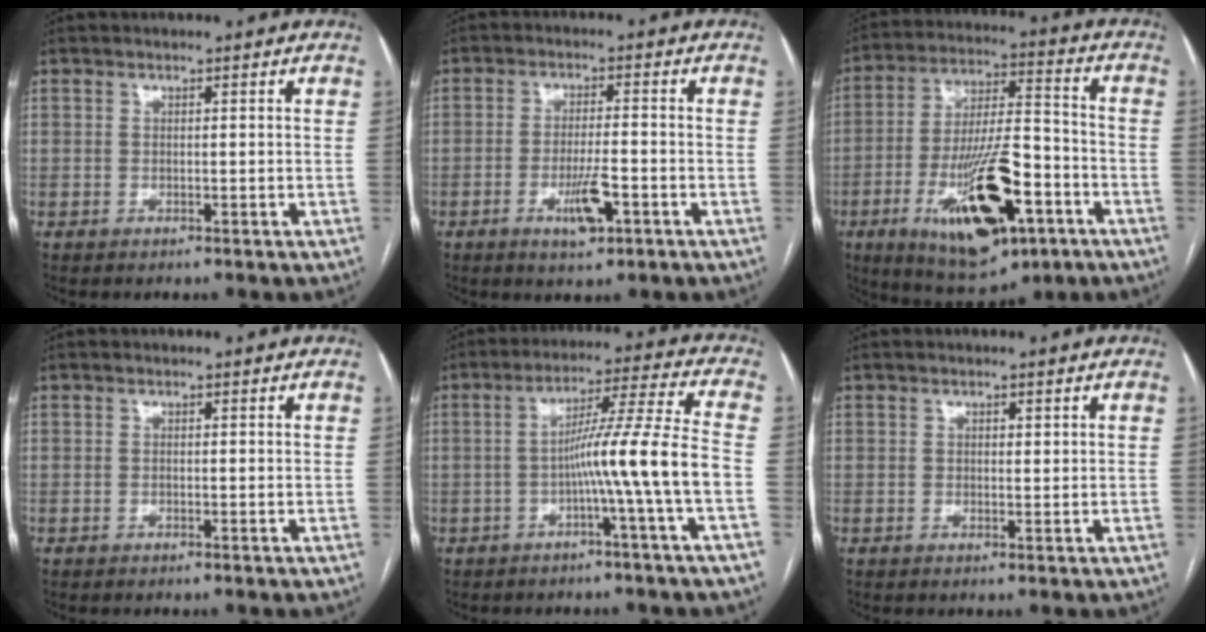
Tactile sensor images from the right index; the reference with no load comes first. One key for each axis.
{"total": 5.7, "fx": -2.5, "fy": 1.2, "fz": 5.0, "tx": -0.092, "ty": -0.004, "tz": -0.039}
{"total": 19.6, "fx": -7.9, "fy": 6.0, "fz": 16.9, "tx": -0.311, "ty": -0.009, "tz": -0.120}
{"total": 0.0}
{"total": 10.6, "fx": -3.0, "fy": -2.4, "fz": 9.9, "tx": -0.162, "ty": 0.017, "tz": -0.050}
{"total": 1.0, "fx": 0.5, "fy": 0.6, "fz": 0.7, "tx": -0.008, "ty": -0.002, "tz": 0.006}